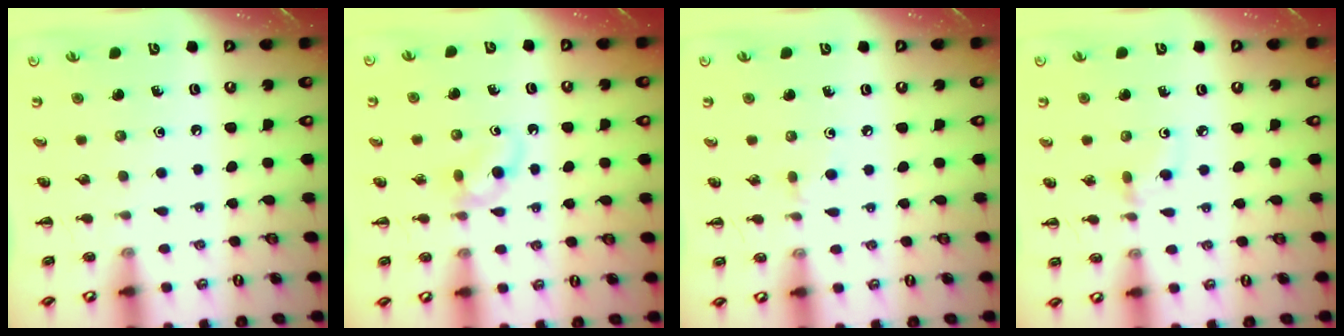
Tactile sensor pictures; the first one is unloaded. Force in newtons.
{"total": 2.7, "press": 2.4, "slide": 1.2}
{"total": 3.8, "press": 3.5, "slide": 1.4}
{"total": 2.9, "press": 2.6, "slide": 1.2}